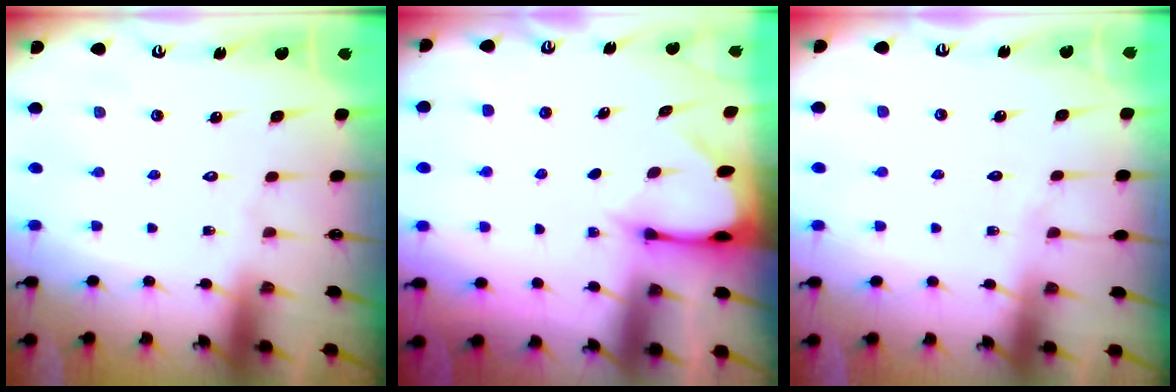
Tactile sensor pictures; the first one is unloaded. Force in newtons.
{"total": 2.3, "press": 2.3, "slide": 0.1}
{"total": 3.9, "press": 3.9, "slide": 0.5}